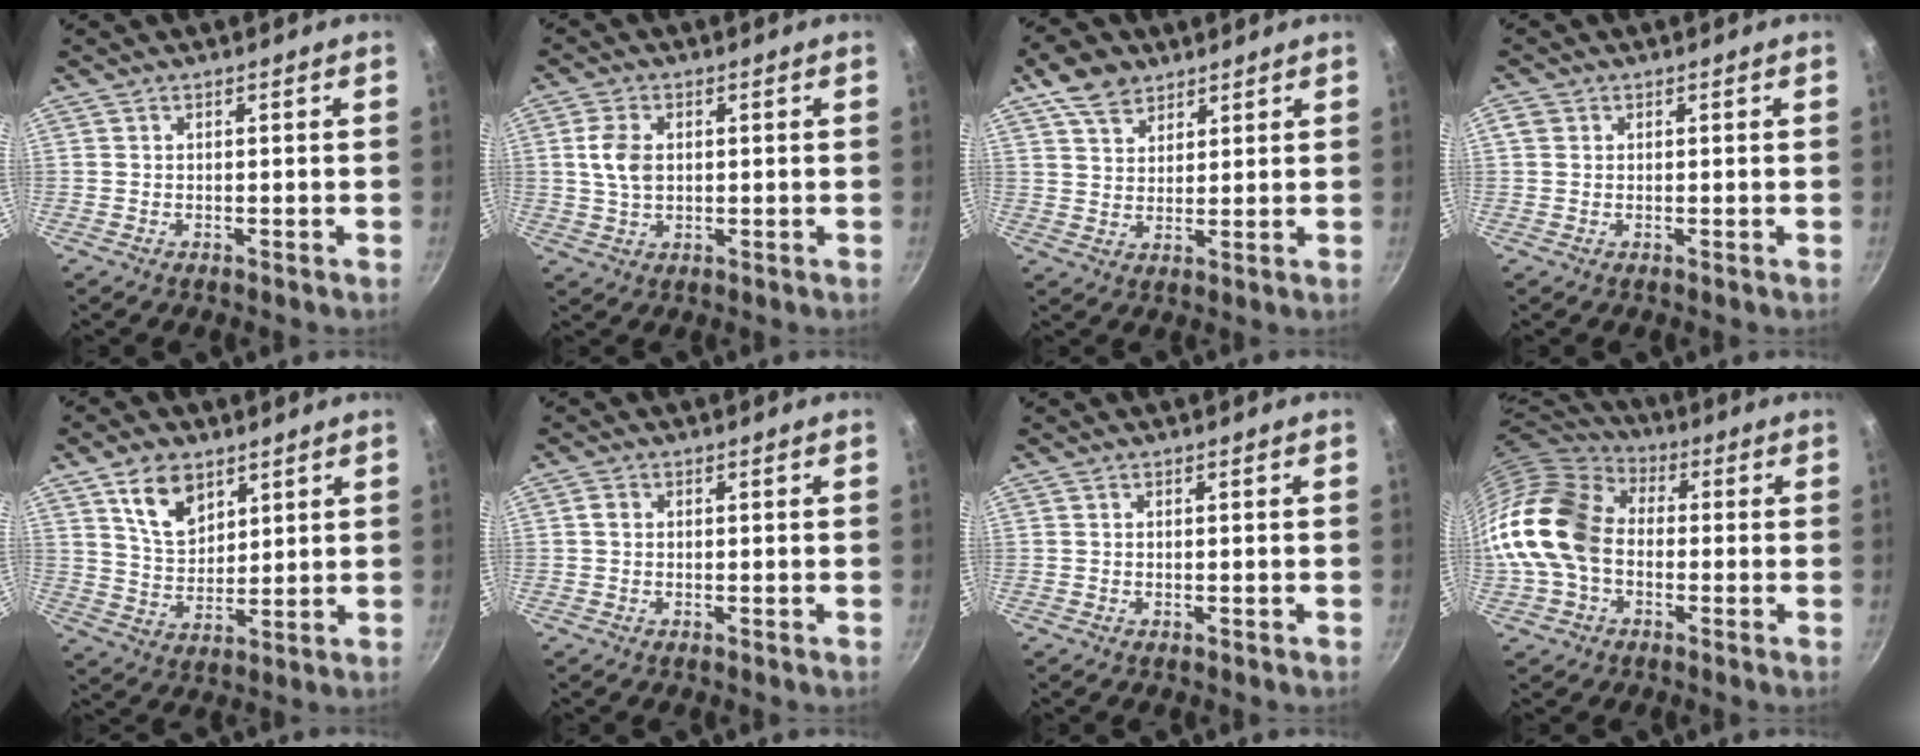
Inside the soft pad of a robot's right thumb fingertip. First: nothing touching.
{"total": 5.8, "force": [0.9, 3.9, 4.2], "torque": [-0.077, 0.002, 0.016]}
{"total": 7.9, "force": [5.1, 5.0, 3.3], "torque": [-0.040, -0.013, 0.093]}
{"total": 2.0, "force": [0.5, 1.8, 0.8], "torque": [-0.010, 0.003, 0.008]}
{"total": 9.5, "force": [5.3, 5.9, 5.3], "torque": [-0.067, -0.026, 0.107]}
{"total": 1.4, "force": [0.2, 1.2, 0.7], "torque": [-0.011, 0.007, 0.002]}
{"total": 0.0}
{"total": 18.8, "force": [-1.5, 13.8, 12.7], "torque": [-0.236, 0.042, -0.043]}